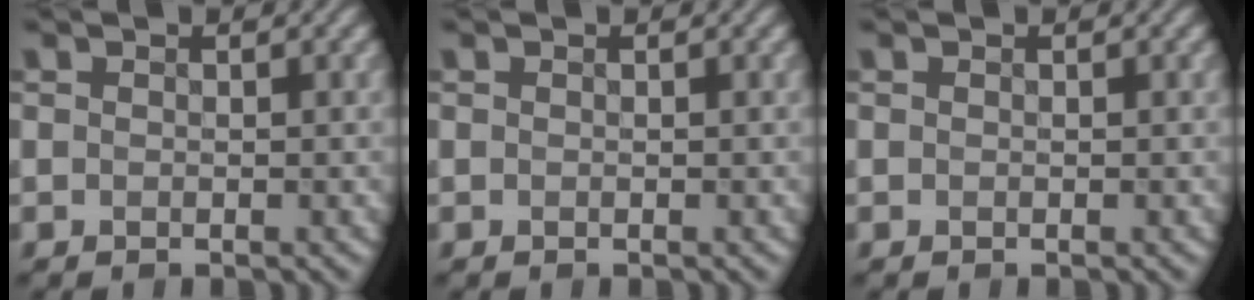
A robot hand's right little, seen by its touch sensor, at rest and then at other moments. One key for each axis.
{"total": 0.0}
{"total": 0.0}